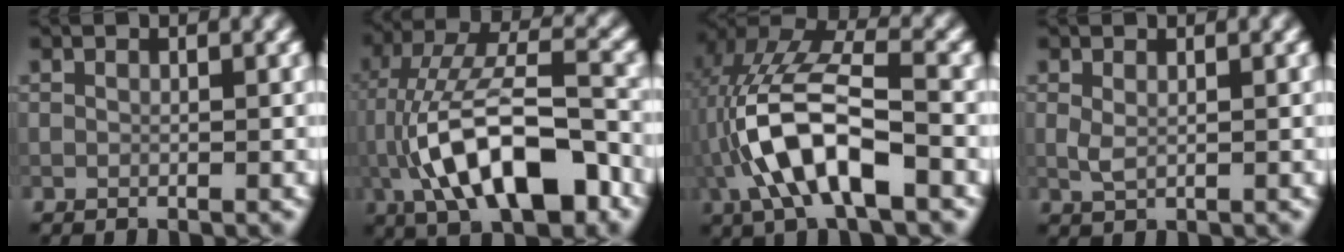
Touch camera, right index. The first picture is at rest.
{"total": 12.1, "force": [-3.9, 4.9, 10.4], "torque": [-0.187, 0.020, -0.070]}
{"total": 10.7, "force": [-3.0, 4.4, 9.3], "torque": [-0.195, 0.013, -0.057]}
{"total": 1.2, "force": [0.2, 0.5, 1.0], "torque": [-0.026, -0.003, 0.007]}